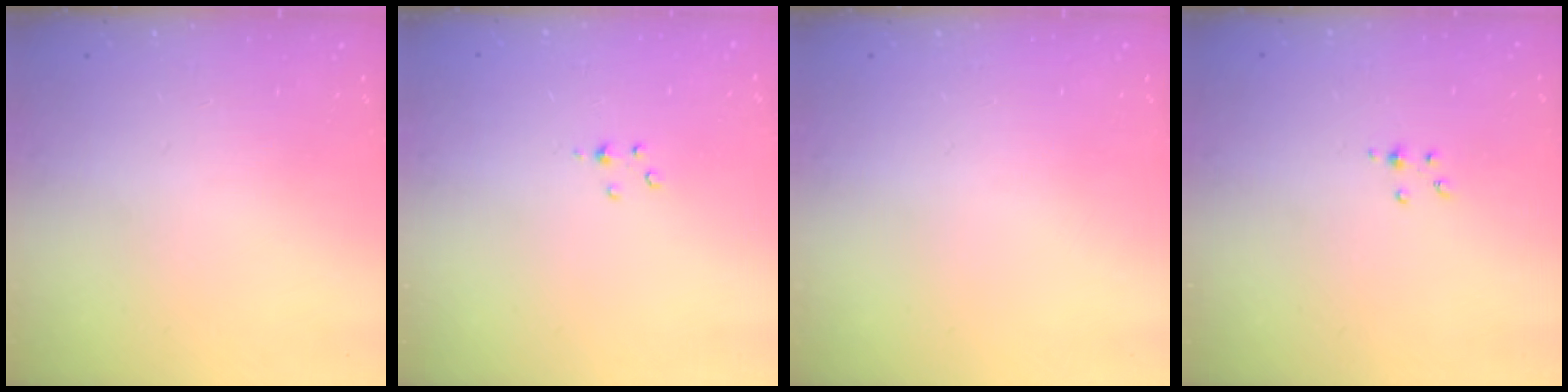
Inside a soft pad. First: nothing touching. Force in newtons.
{"total": 2.2, "press": 2.2, "slide": 0.4}
{"total": 0.0}
{"total": 2.4, "press": 2.4, "slide": 0.3}